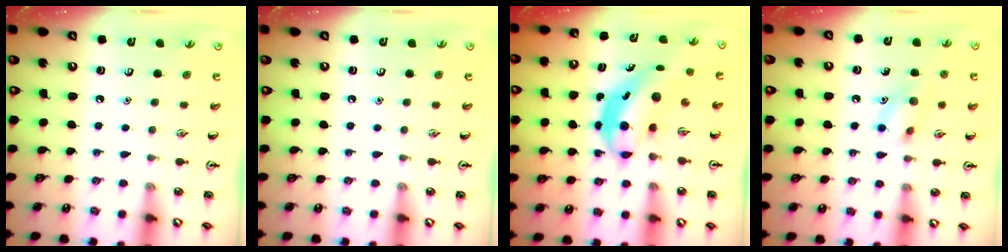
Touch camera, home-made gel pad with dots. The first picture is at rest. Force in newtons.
{"total": 0.0}
{"total": 5.1, "press": 4.9, "slide": 1.3}
{"total": 9.4, "press": 9.4, "slide": 0.9}